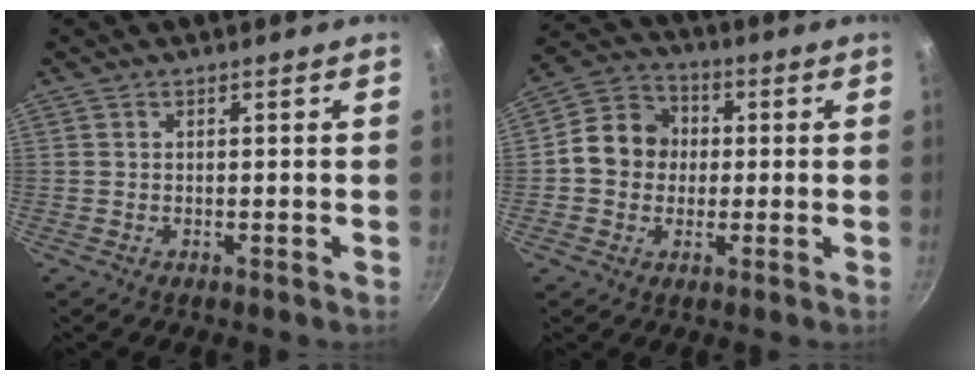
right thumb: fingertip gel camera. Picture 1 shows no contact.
{"total": 10.0, "force": [0.2, 8.9, 4.6], "torque": [-0.043, 0.018, -0.019]}